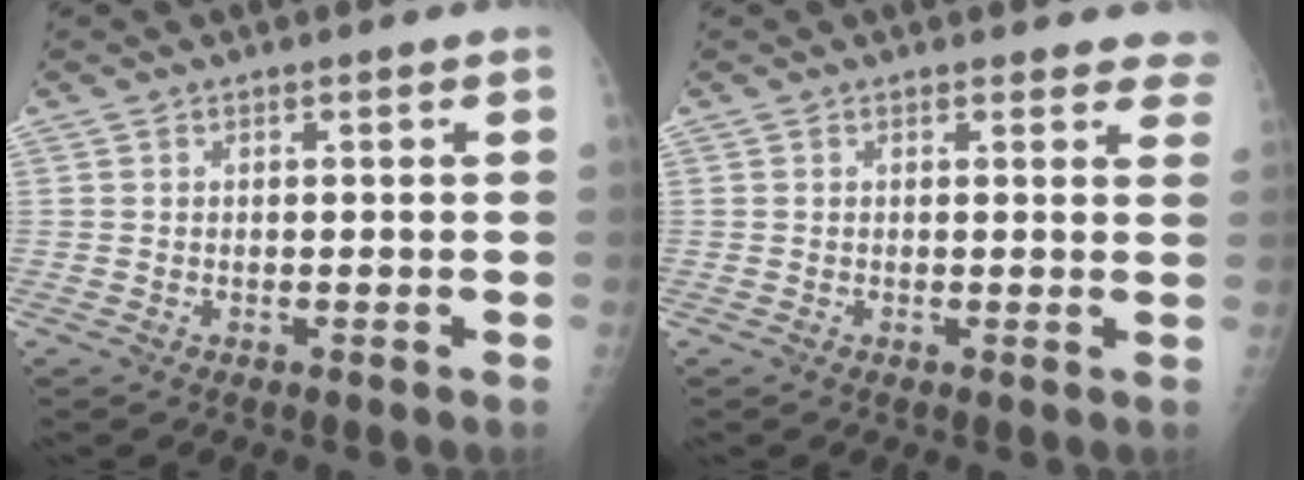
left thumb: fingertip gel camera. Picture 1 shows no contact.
{"total": 4.6, "force": [4.2, 1.8, 0.9], "torque": [0.028, -0.018, 0.025]}